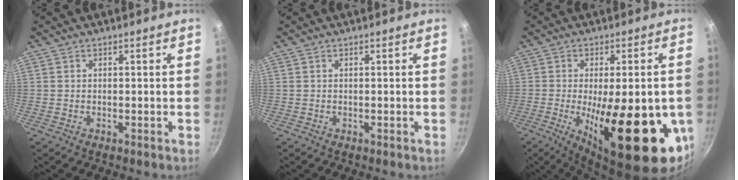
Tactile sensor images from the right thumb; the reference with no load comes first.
{"total": 0.0}
{"total": 25.9, "force": [-5.8, 9.0, 23.6], "torque": [-0.321, -0.017, -0.070]}